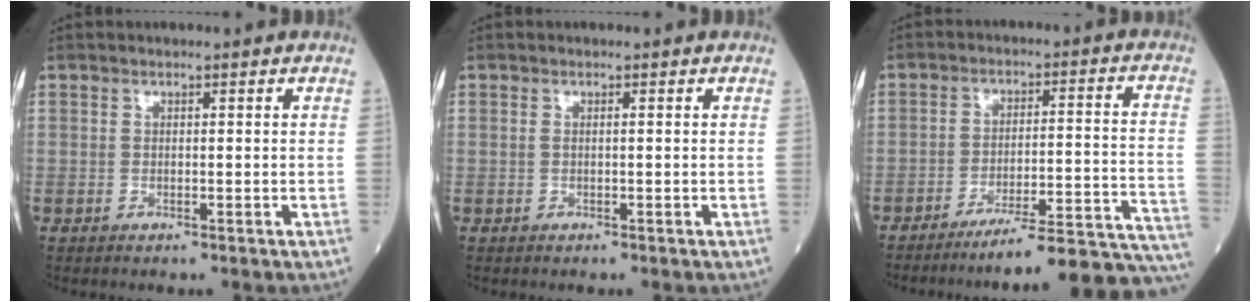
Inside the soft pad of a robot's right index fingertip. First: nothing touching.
{"total": 0.6, "force": [0.1, 0.0, 0.5], "torque": [-0.016, 0.001, 0.002]}
{"total": 20.0, "force": [-18.2, -0.8, 8.1], "torque": [-0.040, 0.014, -0.243]}